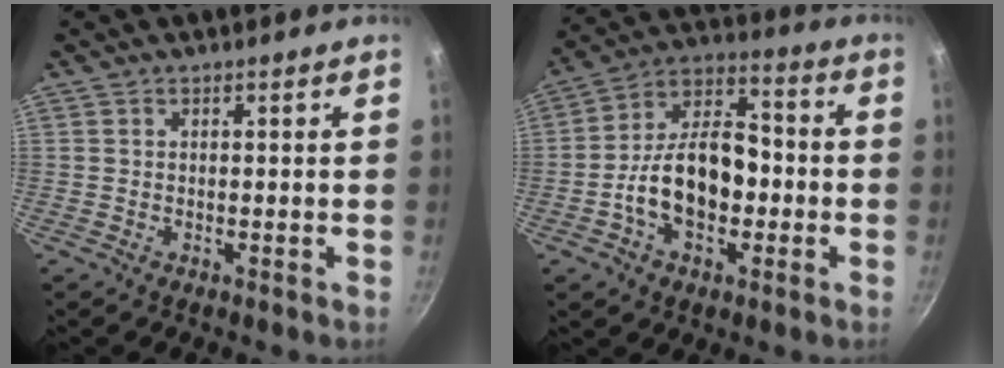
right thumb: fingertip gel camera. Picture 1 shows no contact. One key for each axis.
{"total": 16.0, "fx": -2.9, "fy": 9.5, "fz": 12.5, "tx": -0.200, "ty": 0.040, "tz": -0.056}